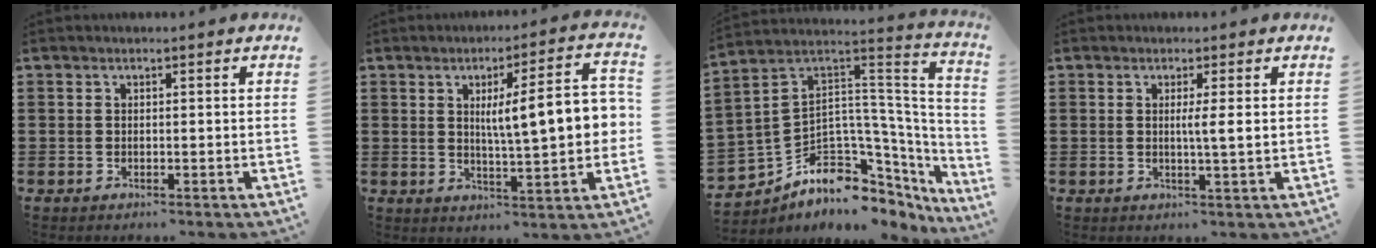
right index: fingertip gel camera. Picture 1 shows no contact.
{"total": 11.0, "force": [1.7, 2.3, 10.7], "torque": [-0.162, -0.002, 0.019]}
{"total": 7.1, "force": [-4.0, 4.7, 3.4], "torque": [-0.096, -0.033, -0.077]}
{"total": 2.7, "force": [0.4, -0.2, 2.6], "torque": [-0.051, -0.006, 0.004]}